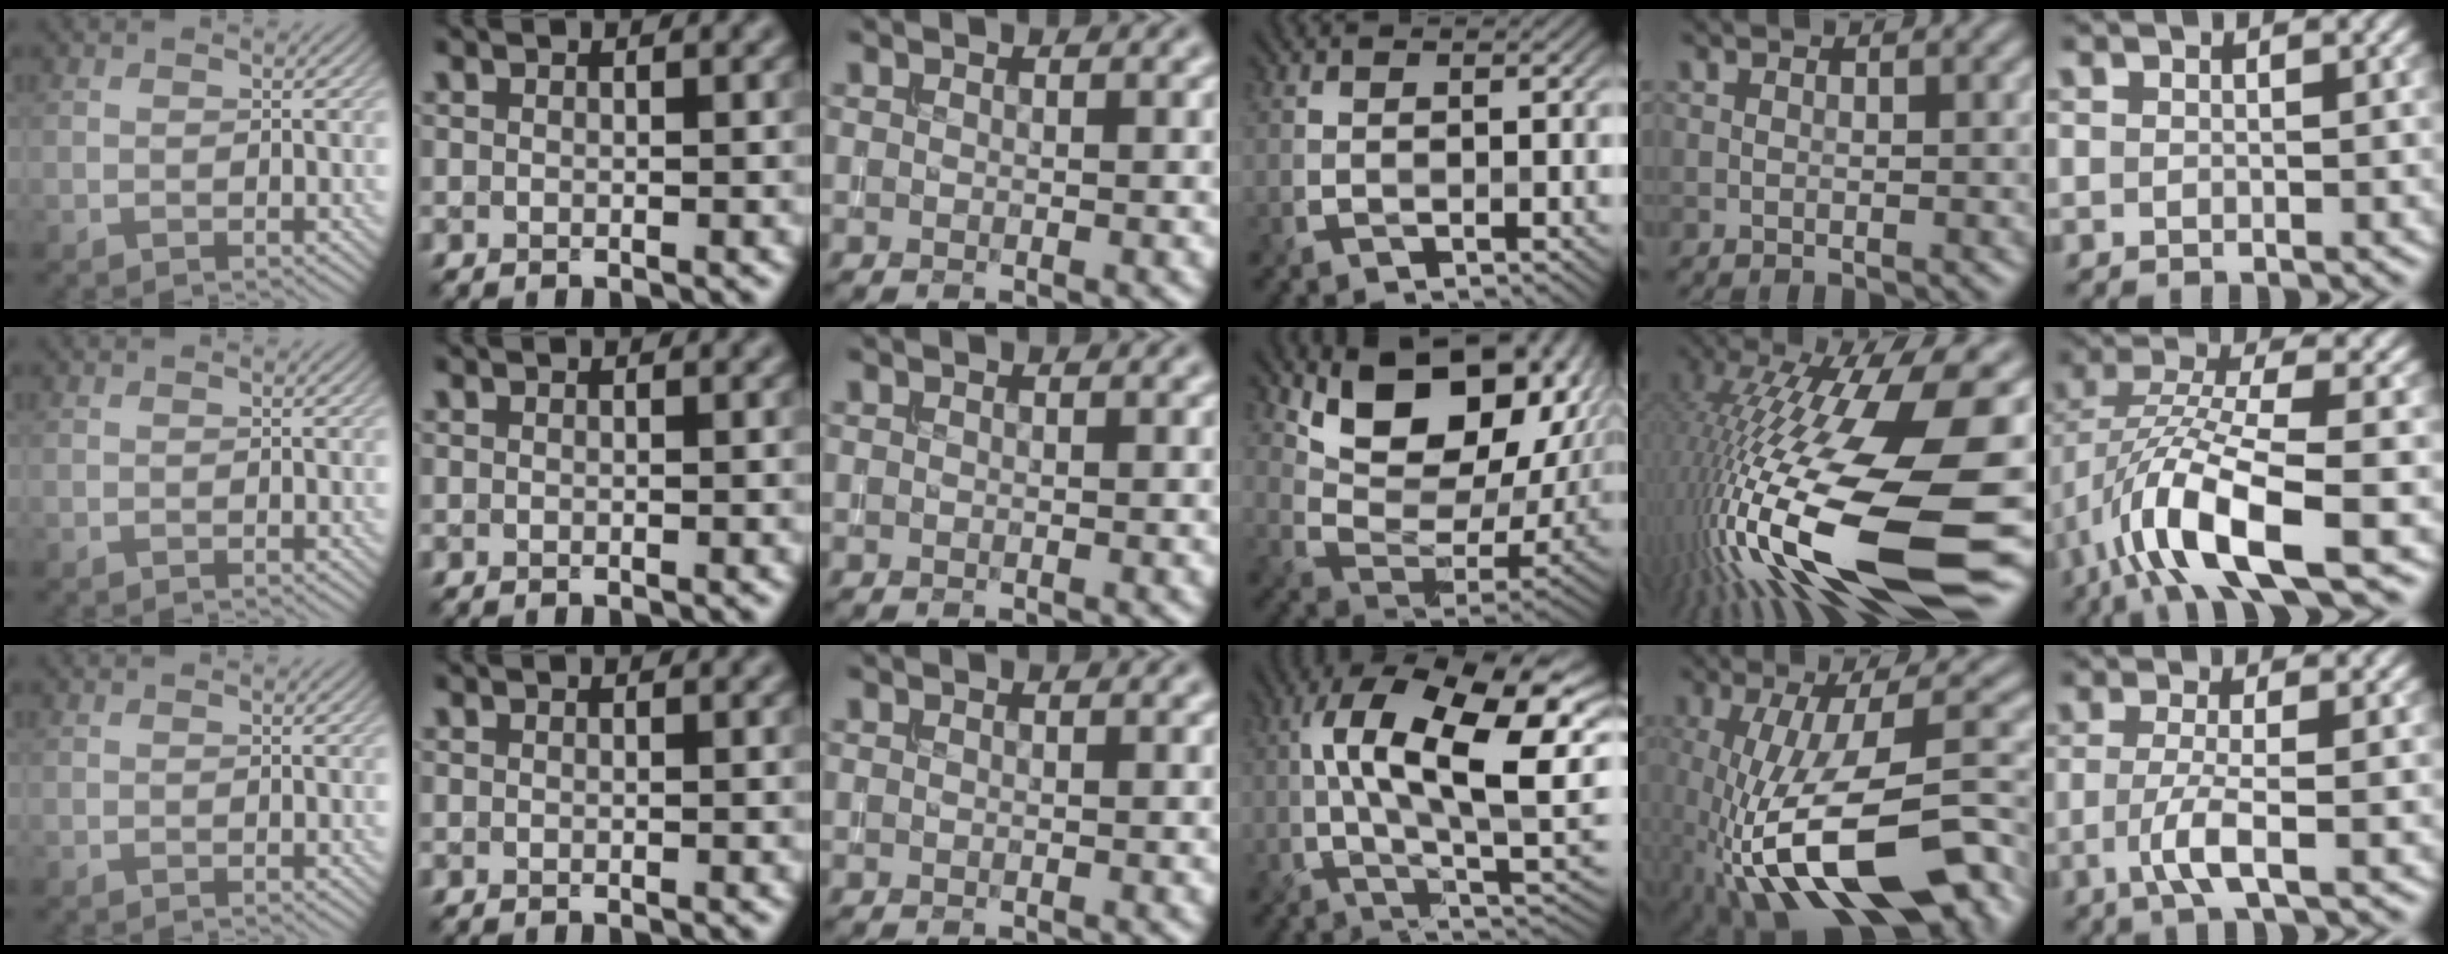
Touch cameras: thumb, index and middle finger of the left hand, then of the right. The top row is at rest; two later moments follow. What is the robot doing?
{"motion": "extract", "object": "bucket"}